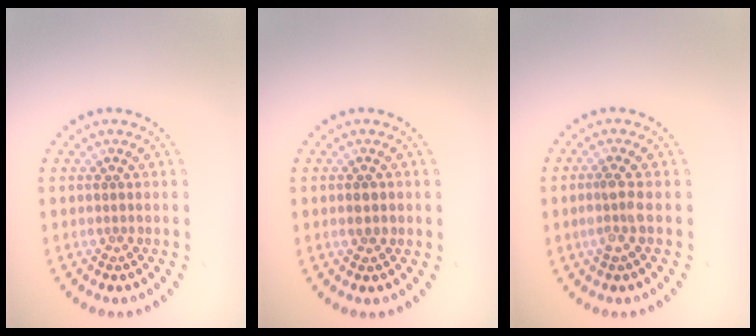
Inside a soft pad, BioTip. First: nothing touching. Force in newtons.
{"total": 1.4, "press": 1.4, "slide": 0.2}
{"total": 1.8, "press": 1.5, "slide": 0.9}